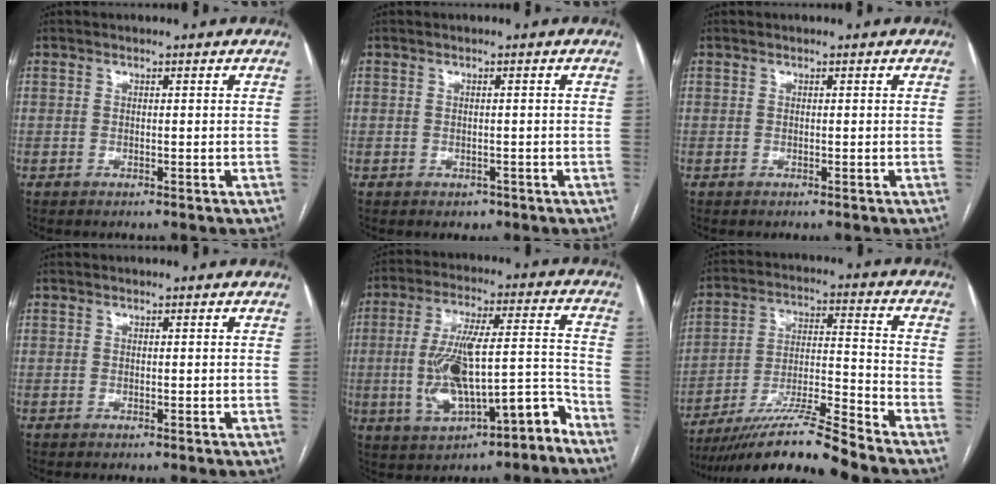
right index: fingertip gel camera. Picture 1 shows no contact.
{"total": 1.3, "force": [-0.7, 1.0, 0.3], "torque": [-0.002, 0.003, -0.006]}
{"total": 0.0}
{"total": 0.0}
{"total": 13.9, "force": [-5.3, 3.9, 12.2], "torque": [-0.214, 0.035, -0.073]}
{"total": 14.4, "force": [-12.4, -1.4, 7.1], "torque": [-0.122, 0.003, -0.218]}